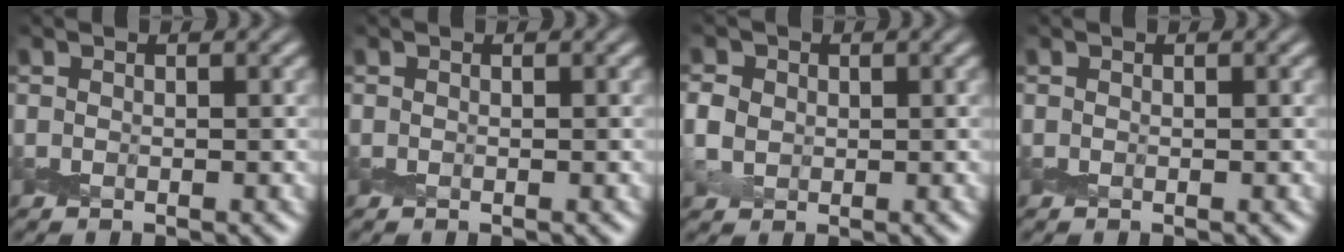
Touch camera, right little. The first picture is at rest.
{"total": 0.0}
{"total": 1.9, "force": [0.0, 1.7, 0.8], "torque": [-0.029, 0.000, -0.003]}
{"total": 0.0}